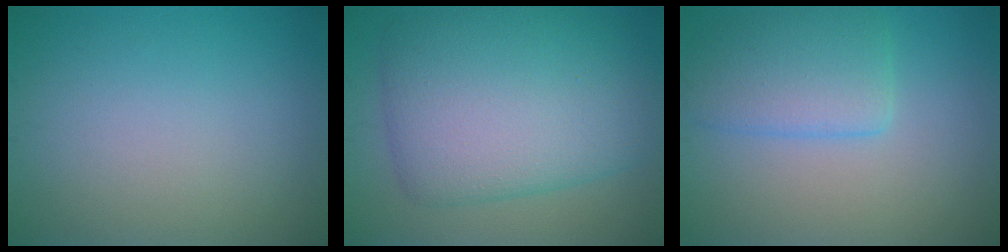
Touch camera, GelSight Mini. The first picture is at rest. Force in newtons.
{"total": 10.4, "press": 10.4, "slide": 0.2}
{"total": 4.2, "press": 4.2, "slide": 0.3}